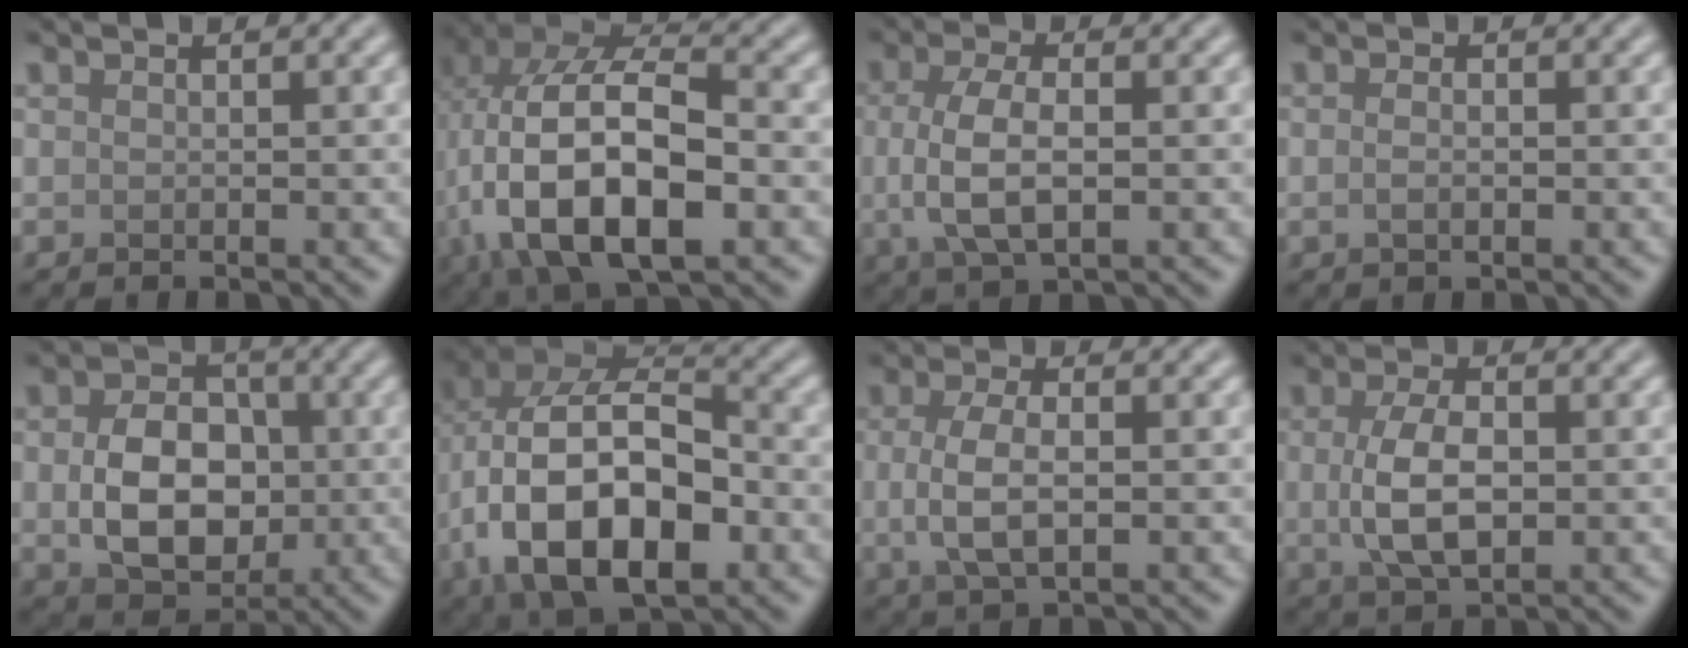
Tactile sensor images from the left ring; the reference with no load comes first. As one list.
[{"total": 15.1, "force": [-2.5, 8.0, 12.5], "torque": [-0.232, -0.001, -0.035]}, {"total": 5.4, "force": [-0.1, 2.4, 4.8], "torque": [-0.107, -0.002, -0.004]}, {"total": 1.3, "force": [-0.2, 0.6, 1.2], "torque": [-0.021, -0.005, -0.004]}, {"total": 7.3, "force": [-0.3, 5.3, 5.0], "torque": [-0.095, -0.007, -0.002]}, {"total": 14.8, "force": [-3.6, 8.5, 11.5], "torque": [-0.218, -0.008, -0.069]}, {"total": 4.3, "force": [-0.1, 1.8, 3.9], "torque": [-0.089, -0.001, -0.002]}, {"total": 5.2, "force": [-0.1, 2.6, 4.5], "torque": [-0.096, -0.001, -0.001]}]